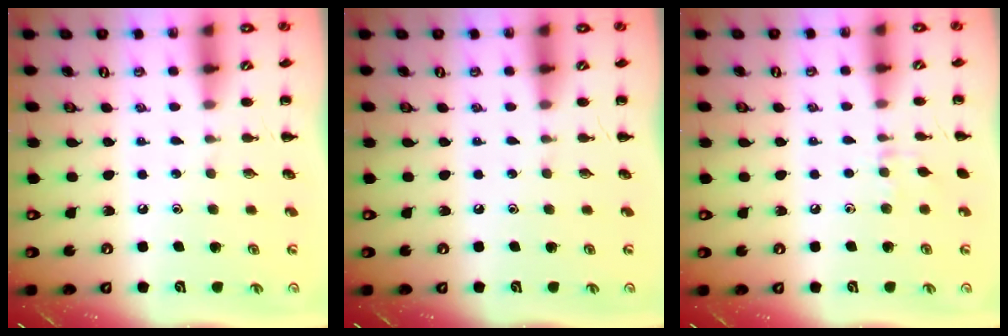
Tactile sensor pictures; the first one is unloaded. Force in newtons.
{"total": 0.0}
{"total": 5.4, "press": 5.0, "slide": 1.9}